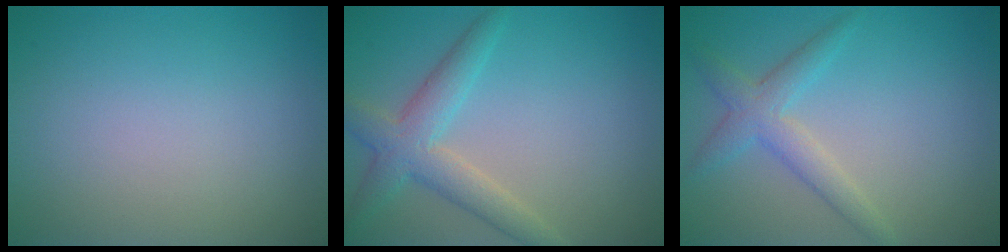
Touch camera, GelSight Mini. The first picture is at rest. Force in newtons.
{"total": 4.0, "press": 4.0, "slide": 0.3}
{"total": 2.9, "press": 2.9, "slide": 0.2}